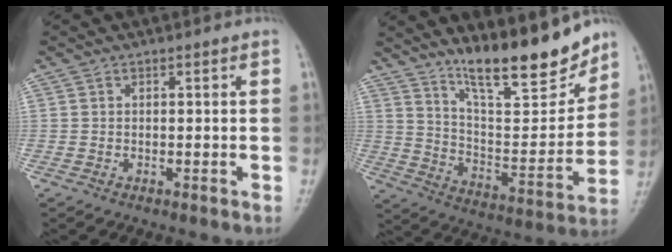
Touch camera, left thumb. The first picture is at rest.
{"total": 17.9, "force": [13.6, 4.8, 10.6], "torque": [-0.127, -0.084, 0.231]}